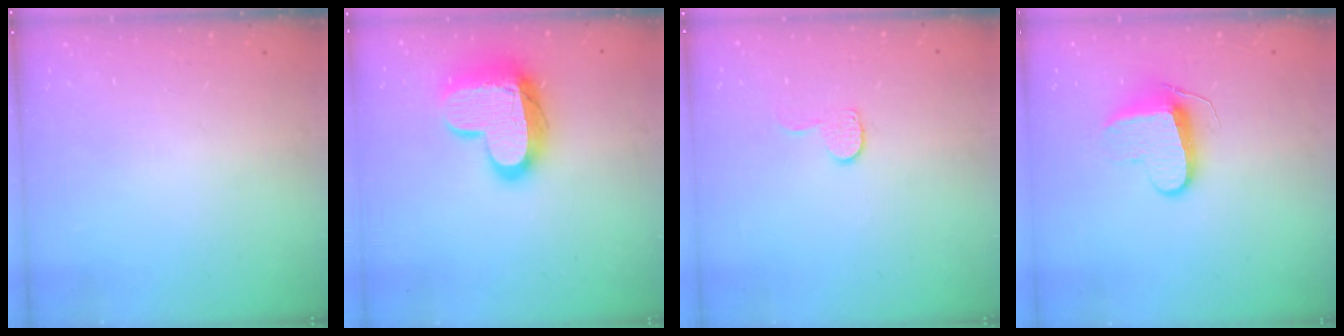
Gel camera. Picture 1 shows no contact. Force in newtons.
{"total": 15.7, "press": 15.7, "slide": 1.2}
{"total": 7.1, "press": 7.1, "slide": 0.4}
{"total": 9.5, "press": 9.5, "slide": 0.7}